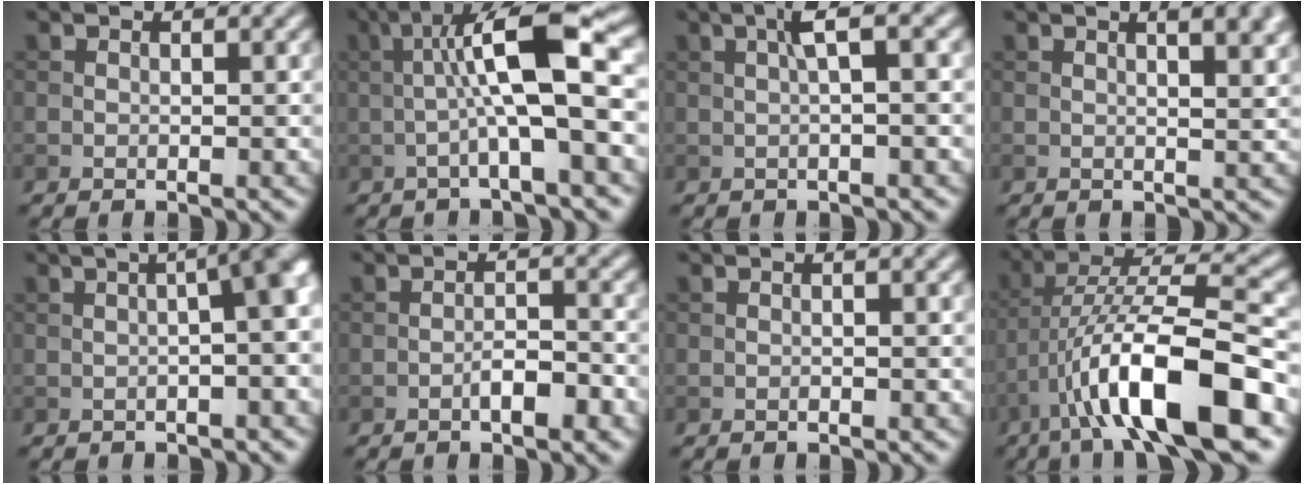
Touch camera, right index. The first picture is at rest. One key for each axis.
{"total": 9.3, "fx": 0.2, "fy": 1.6, "fz": 9.2, "tx": -0.141, "ty": 0.025, "tz": -0.005}
{"total": 3.1, "fx": 0.7, "fy": 0.5, "fz": 3.0, "tx": -0.050, "ty": 0.016, "tz": 0.010}
{"total": 7.5, "fx": 3.2, "fy": 3.4, "fz": 5.9, "tx": -0.023, "ty": 0.042, "tz": 0.016}
{"total": 7.7, "fx": 0.7, "fy": 2.6, "fz": 7.2, "tx": -0.042, "ty": 0.028, "tz": -0.001}
{"total": 3.0, "fx": -1.4, "fy": 0.9, "fz": 2.5, "tx": -0.042, "ty": 0.006, "tz": -0.024}
{"total": 0.7, "fx": -0.1, "fy": 0.1, "fz": 0.6, "tx": -0.012, "ty": -0.002, "tz": -0.005}
{"total": 12.7, "fx": -5.4, "fy": 3.1, "fz": 11.1, "tx": -0.197, "ty": 0.016, "tz": -0.092}